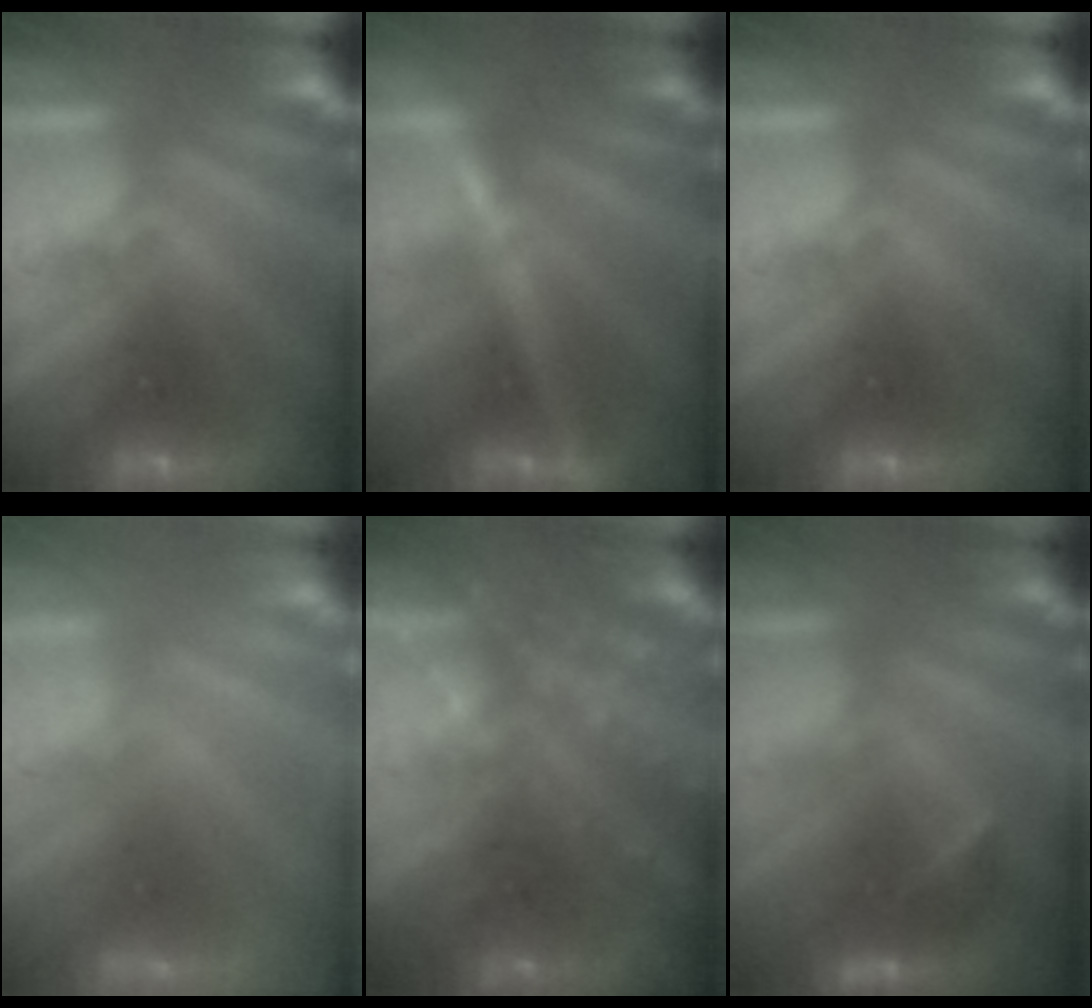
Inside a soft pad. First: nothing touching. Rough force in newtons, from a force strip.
{"total": 2.4}
{"total": 0.0}
{"total": 4.7}
{"total": 7.5}
{"total": 2.4}